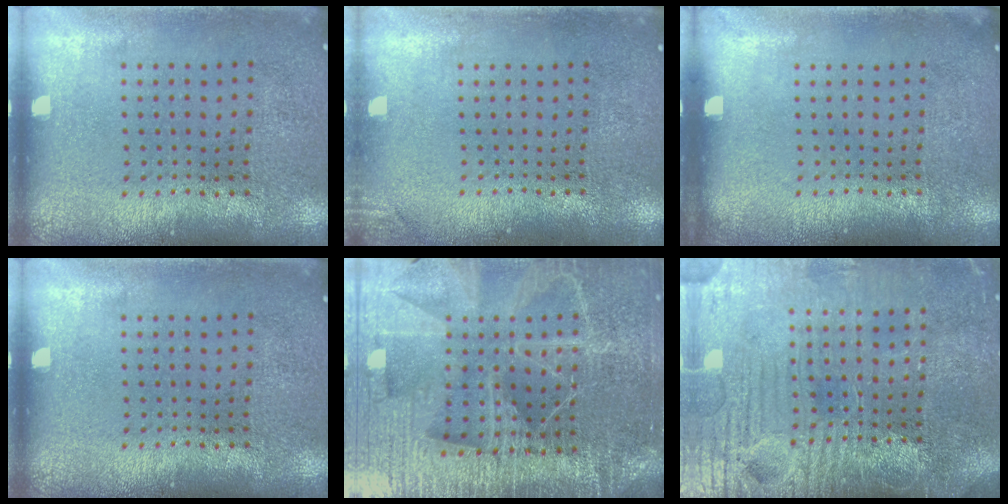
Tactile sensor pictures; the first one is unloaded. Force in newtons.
{"total": 0.9, "press": 0.9, "slide": 0.2}
{"total": 0.0}
{"total": 0.0}
{"total": 5.5, "press": 4.9, "slide": 2.4}
{"total": 3.9, "press": 3.7, "slide": 1.1}